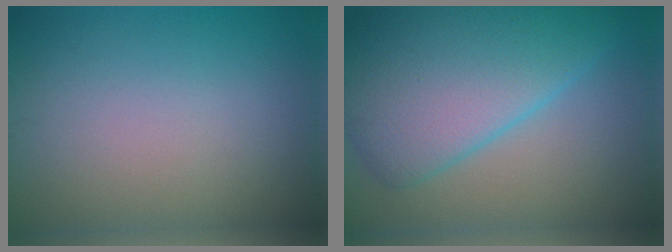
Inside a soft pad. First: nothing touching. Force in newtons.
{"total": 9.1, "press": 9.1, "slide": 0.0}